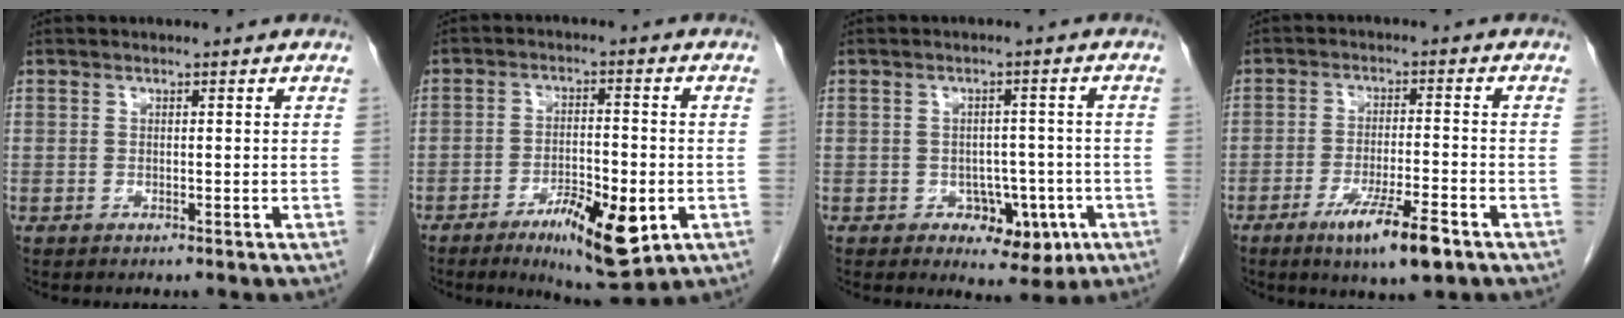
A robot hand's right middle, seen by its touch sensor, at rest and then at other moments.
{"total": 10.5, "force": [-4.5, 2.7, 9.1], "torque": [-0.145, -0.015, -0.063]}
{"total": 5.9, "force": [-2.3, 3.8, 3.8], "torque": [-0.039, 0.006, -0.020]}
{"total": 8.6, "force": [-5.1, 0.8, 6.9], "torque": [-0.119, -0.016, -0.081]}